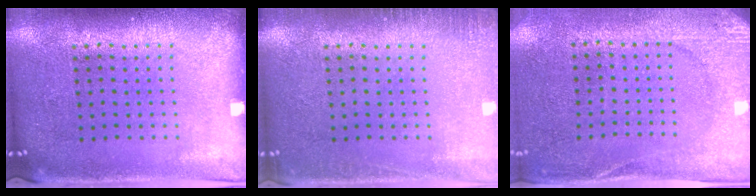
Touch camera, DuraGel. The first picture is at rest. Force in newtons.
{"total": 1.3, "press": 1.3, "slide": 0.3}
{"total": 2.6, "press": 2.4, "slide": 0.9}